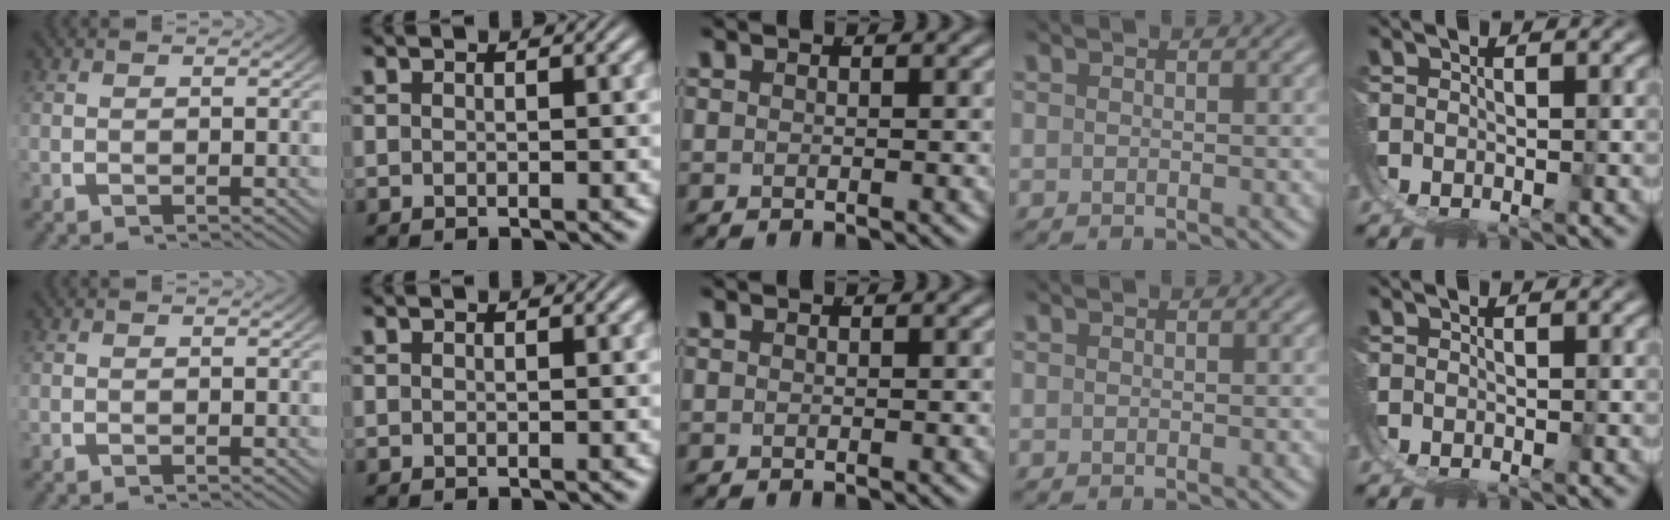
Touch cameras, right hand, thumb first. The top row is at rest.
{}